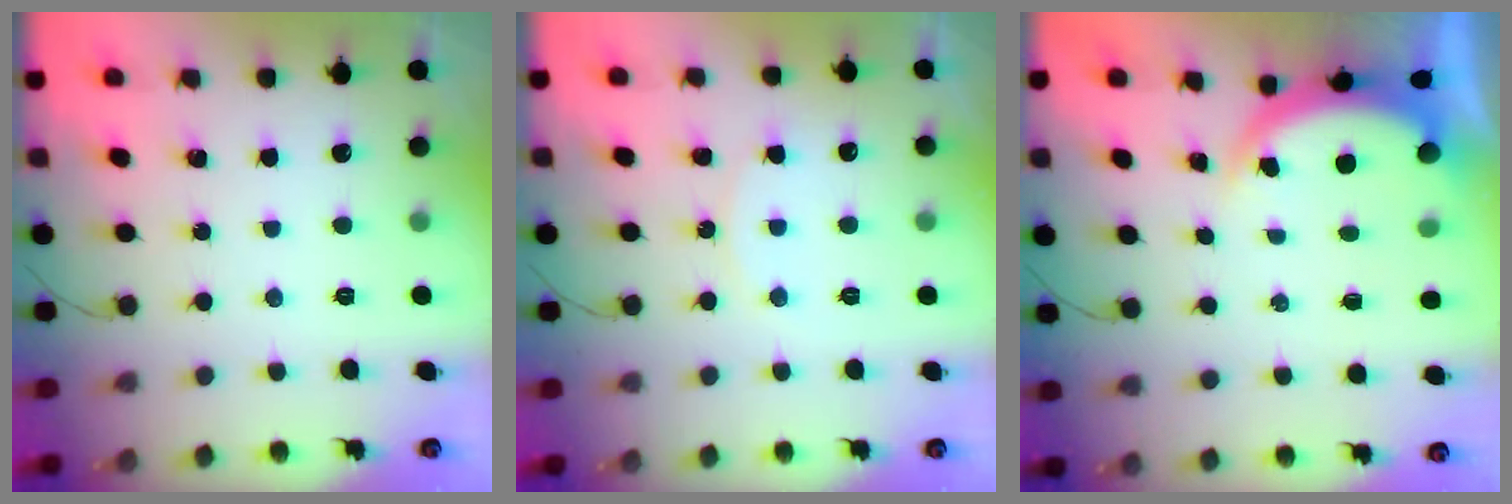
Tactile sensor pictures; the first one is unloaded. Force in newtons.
{"total": 4.9, "press": 4.8, "slide": 0.5}
{"total": 4.7, "press": 4.7, "slide": 0.5}